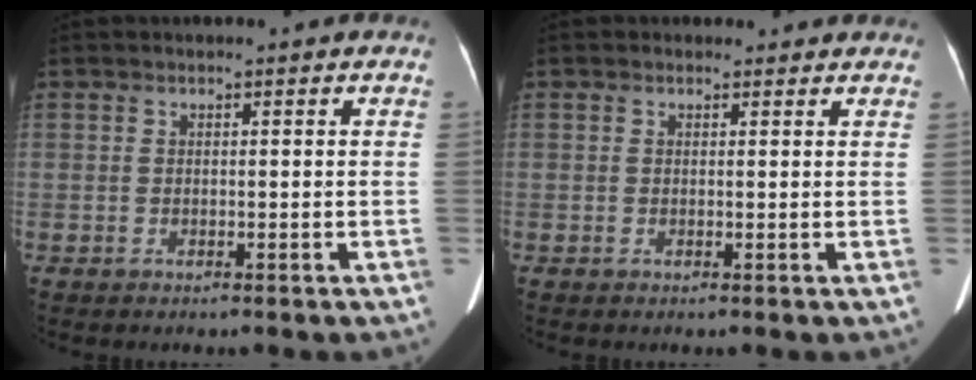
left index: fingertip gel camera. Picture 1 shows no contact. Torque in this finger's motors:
{"motor_torque": [-0.01, -0.22, -0.03, -0.02]}